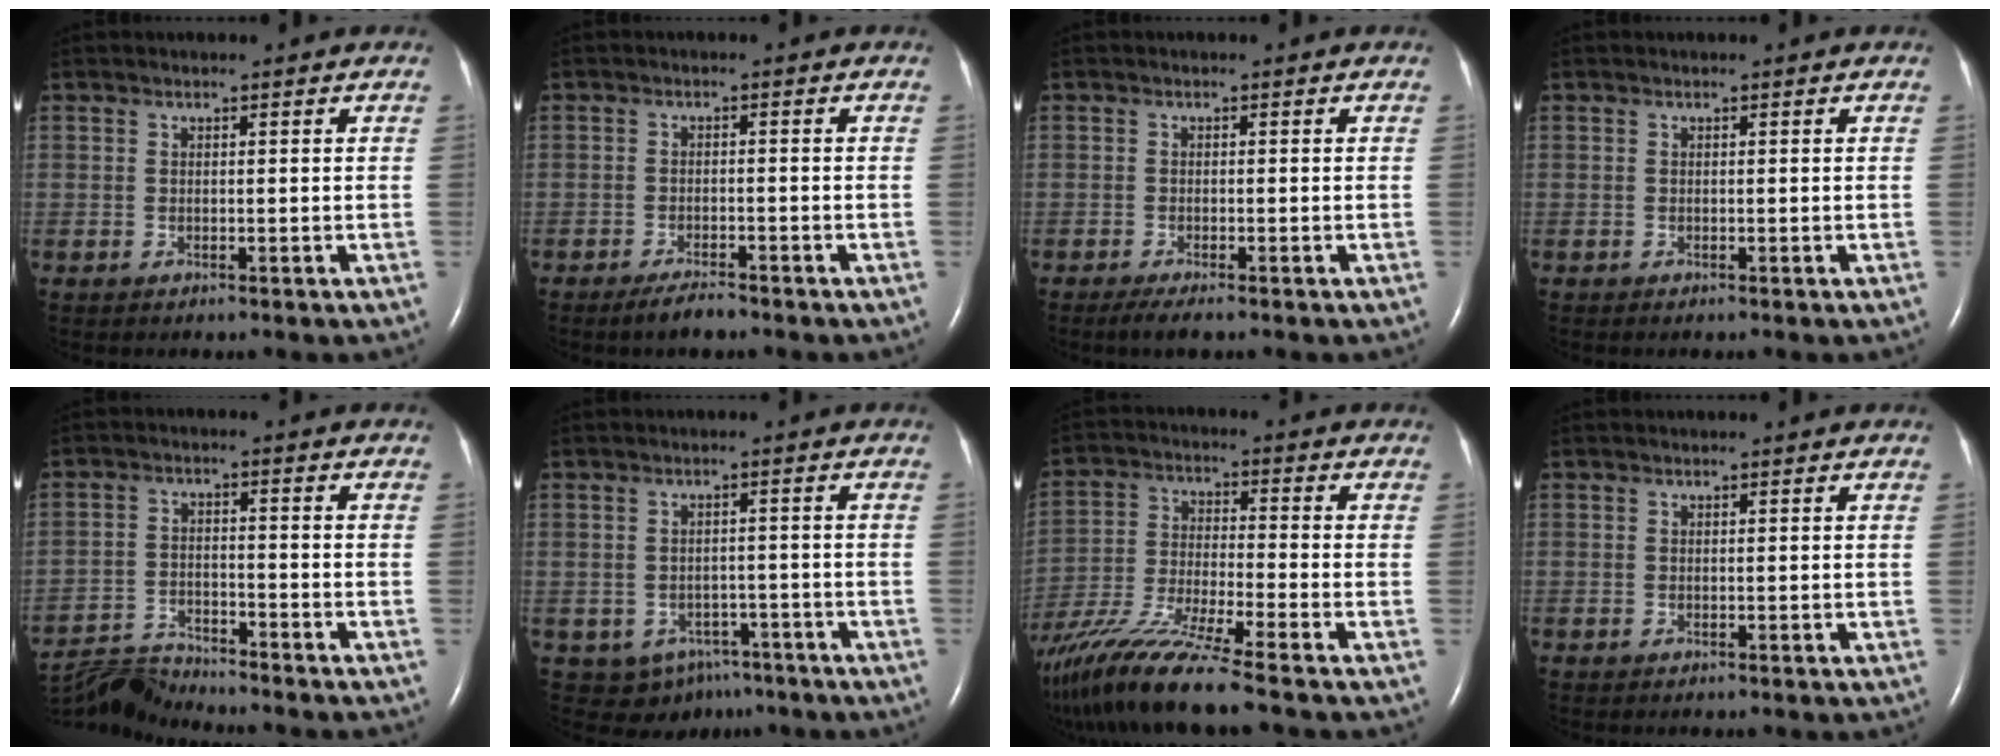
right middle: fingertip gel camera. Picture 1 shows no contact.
{"total": 3.1, "force": [-2.6, 0.5, 1.7], "torque": [-0.039, -0.006, -0.044]}
{"total": 2.4, "force": [-1.7, 0.2, 1.7], "torque": [-0.035, -0.008, -0.032]}
{"total": 0.0}
{"total": 7.7, "force": [-7.7, -0.6, -0.2], "torque": [-0.006, 0.001, -0.140]}
{"total": 6.8, "force": [-4.0, 5.1, 2.1], "torque": [-0.026, 0.013, -0.045]}
{"total": 14.8, "force": [-11.7, -0.6, 9.1], "torque": [-0.189, -0.041, -0.217]}
{"total": 0.0}